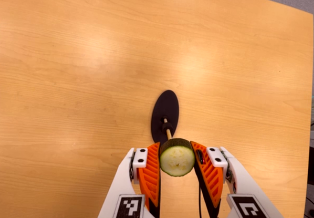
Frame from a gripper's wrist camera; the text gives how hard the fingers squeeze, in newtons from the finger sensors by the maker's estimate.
{"total": 8.7, "left": 7.9, "right": 9.6}